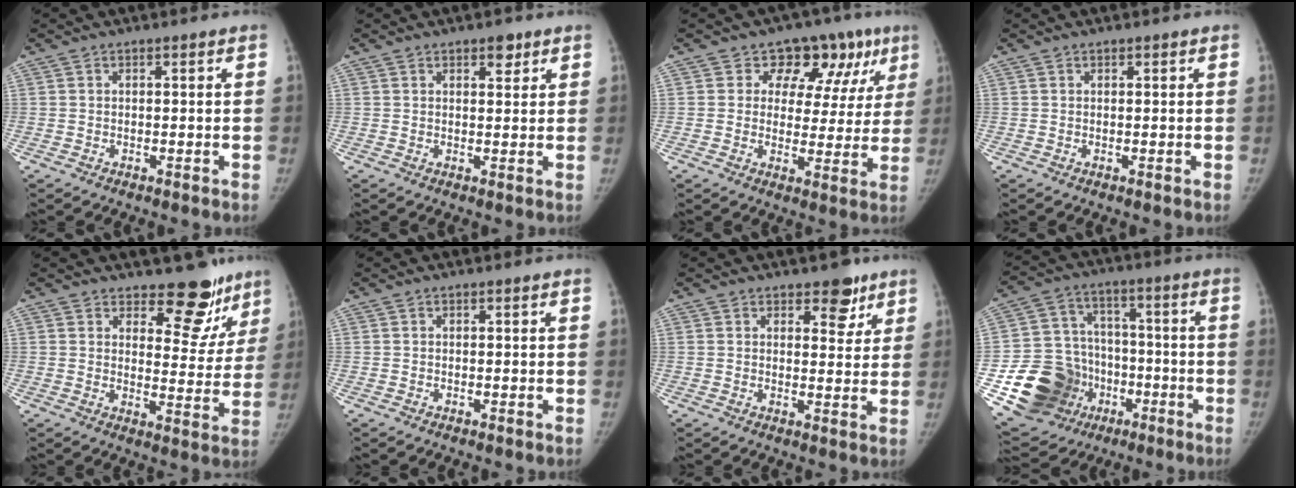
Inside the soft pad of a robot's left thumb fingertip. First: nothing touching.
{"total": 2.7, "force": [1.7, 1.3, 1.6], "torque": [-0.008, -0.007, 0.023]}
{"total": 13.0, "force": [7.2, 9.1, 5.8], "torque": [-0.006, -0.015, 0.080]}
{"total": 0.0}
{"total": 10.7, "force": [8.8, 5.0, 3.5], "torque": [0.003, -0.076, 0.108]}
{"total": 0.0}
{"total": 5.4, "force": [3.5, 2.9, 2.8], "torque": [-0.003, -0.019, 0.045]}
{"total": 19.9, "force": [-6.7, 16.8, 8.2], "torque": [-0.131, 0.069, -0.098]}